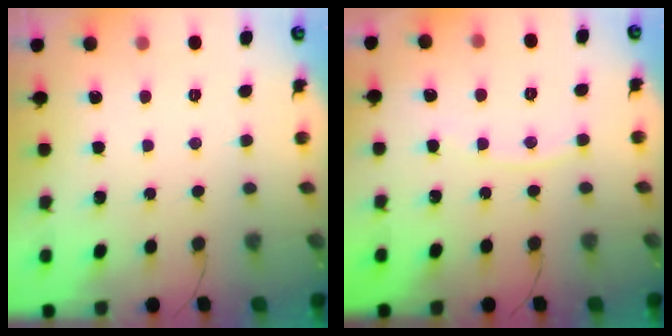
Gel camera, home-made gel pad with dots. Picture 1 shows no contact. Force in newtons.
{"total": 4.6, "press": 4.5, "slide": 0.7}